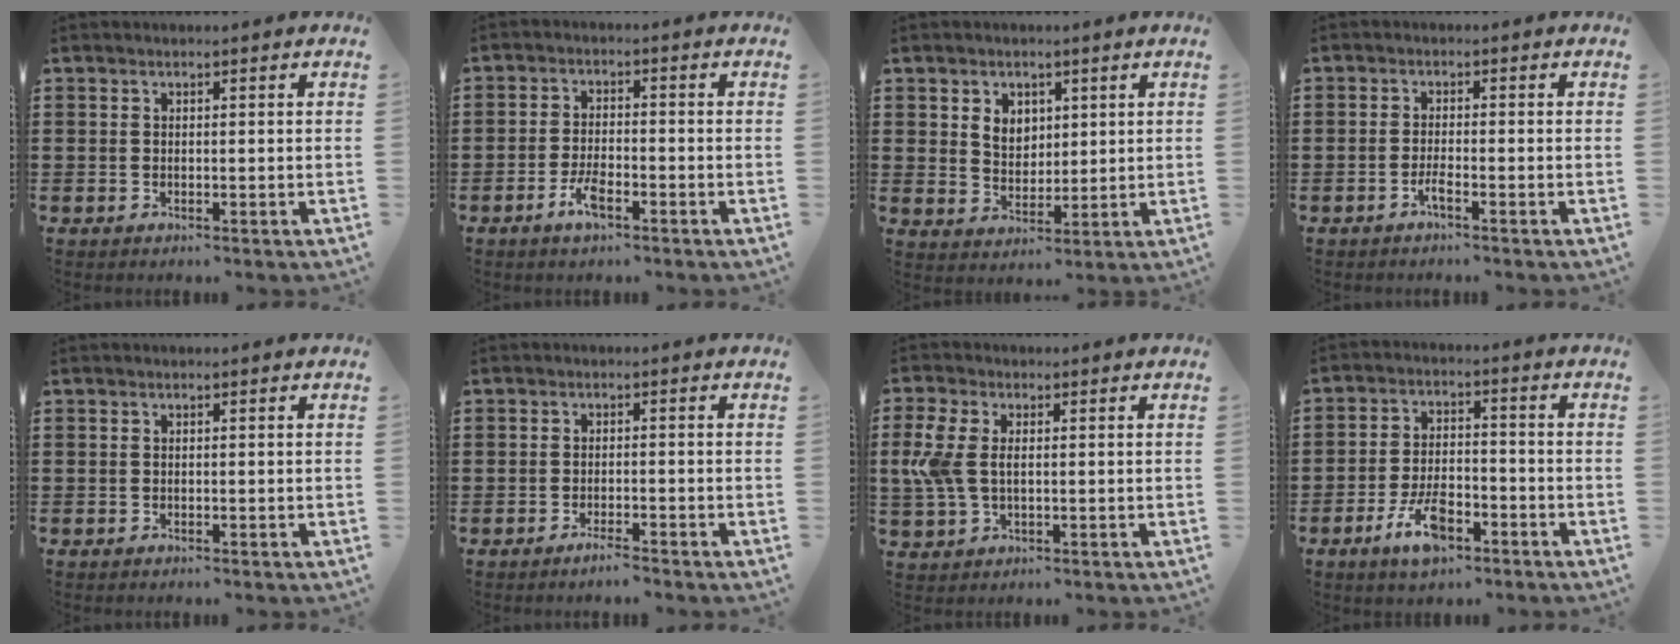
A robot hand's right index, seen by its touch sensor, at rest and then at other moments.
{"total": 4.2, "force": [-2.3, 1.5, 3.2], "torque": [-0.075, -0.001, -0.047]}
{"total": 4.0, "force": [1.8, 3.3, 1.4], "torque": [-0.033, 0.009, 0.031]}
{"total": 1.9, "force": [-1.3, 0.1, 1.5], "torque": [-0.033, -0.006, -0.025]}
{"total": 0.0}
{"total": 1.7, "force": [-1.5, 0.2, 0.7], "torque": [-0.016, -0.001, -0.028]}
{"total": 5.7, "force": [0.5, 3.3, 4.6], "torque": [-0.130, -0.003, -0.002]}
{"total": 7.4, "force": [-4.2, 3.1, 5.3], "torque": [-0.115, 0.004, -0.079]}